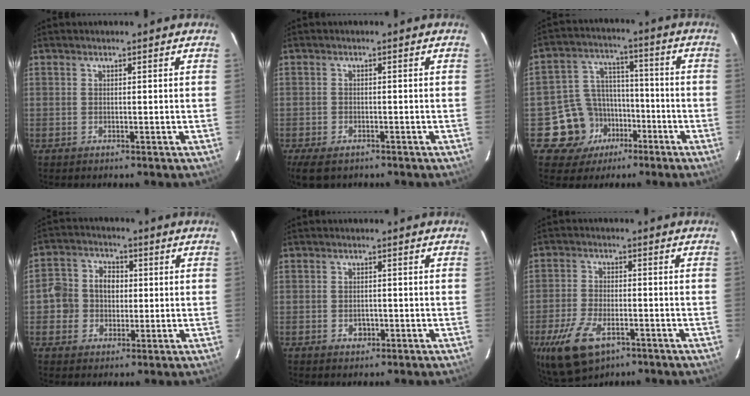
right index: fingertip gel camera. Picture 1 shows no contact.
{"total": 5.7, "force": [-4.0, 2.8, 2.9], "torque": [-0.073, -0.018, -0.070]}
{"total": 11.1, "force": [-5.8, 9.3, 1.9], "torque": [-0.055, 0.041, -0.081]}
{"total": 7.5, "force": [-0.7, 6.9, 2.8], "torque": [-0.057, 0.023, -0.015]}
{"total": 2.3, "force": [-1.0, 1.7, 1.1], "torque": [-0.018, 0.002, -0.011]}
{"total": 11.9, "force": [-6.5, 6.2, 7.9], "torque": [-0.181, -0.021, -0.115]}